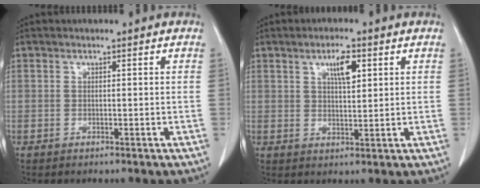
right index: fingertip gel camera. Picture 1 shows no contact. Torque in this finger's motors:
{"motor_torque": [0.35, 0.34, 0.07, 0.04]}